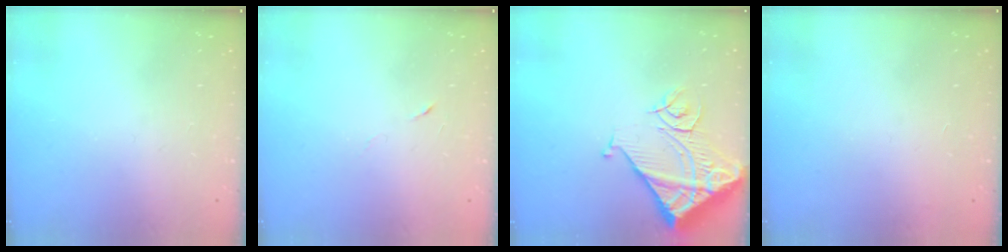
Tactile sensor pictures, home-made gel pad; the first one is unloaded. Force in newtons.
{"total": 2.9, "press": 2.7, "slide": 1.0}
{"total": 13.6, "press": 13.6, "slide": 1.6}
{"total": 3.4, "press": 3.4, "slide": 0.1}